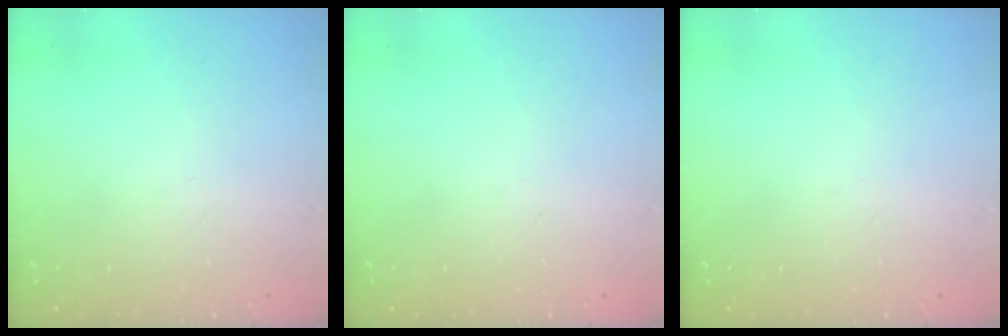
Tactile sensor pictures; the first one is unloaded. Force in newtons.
{"total": 0.0}
{"total": 0.0}